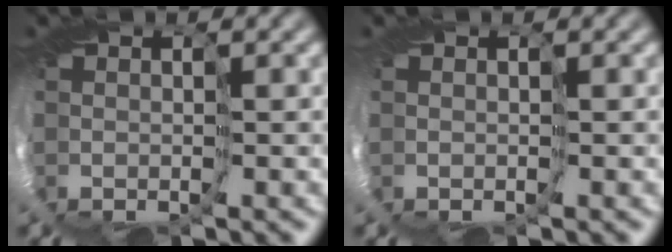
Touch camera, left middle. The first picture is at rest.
{"total": 0.0}